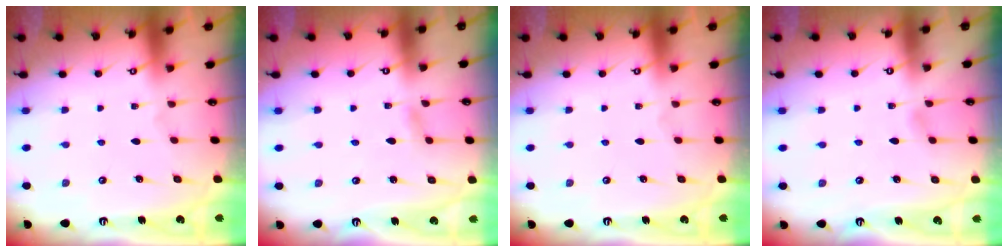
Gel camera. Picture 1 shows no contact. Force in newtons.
{"total": 2.4, "press": 2.4, "slide": 0.3}
{"total": 0.0}
{"total": 2.0, "press": 2.0, "slide": 0.2}